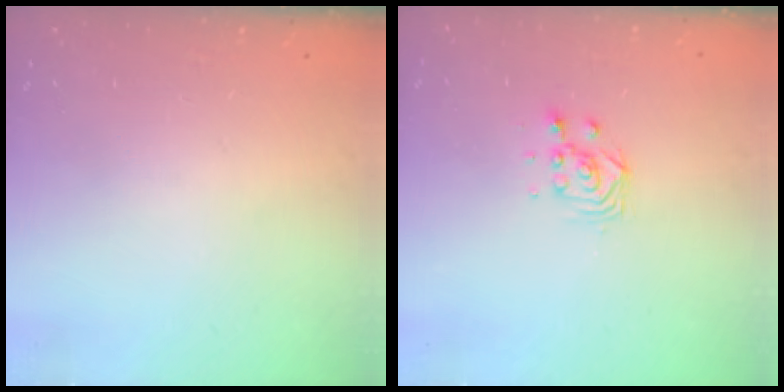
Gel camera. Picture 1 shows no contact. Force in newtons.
{"total": 3.0, "press": 3.0, "slide": 0.0}